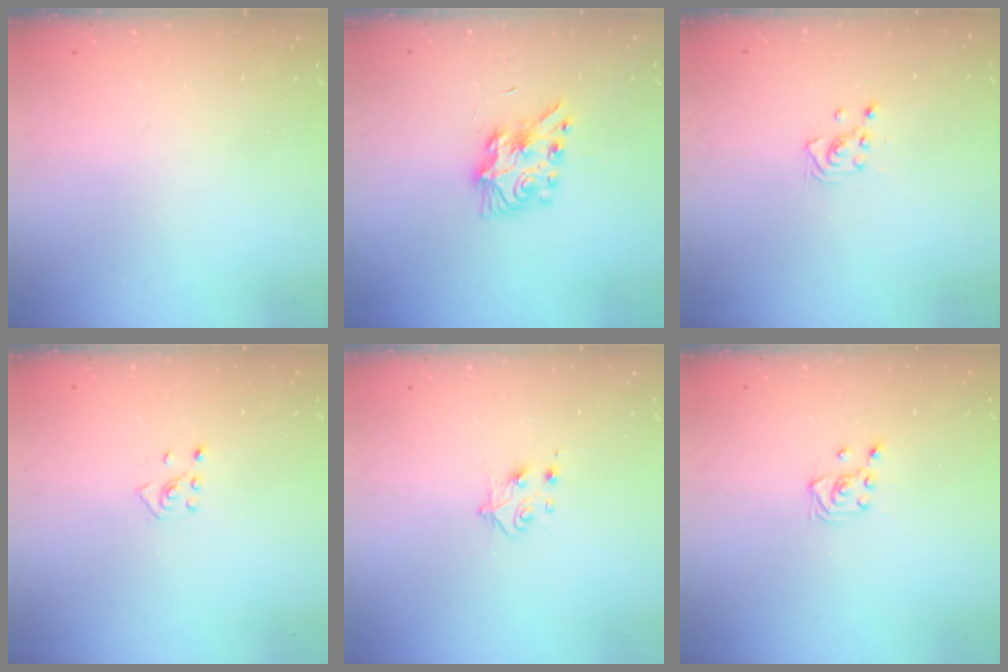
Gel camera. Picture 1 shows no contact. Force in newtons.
{"total": 7.9, "press": 7.9, "slide": 0.7}
{"total": 2.8, "press": 2.8, "slide": 0.3}
{"total": 2.7, "press": 2.6, "slide": 0.9}
{"total": 4.1, "press": 4.1, "slide": 0.5}
{"total": 3.4, "press": 3.3, "slide": 0.8}